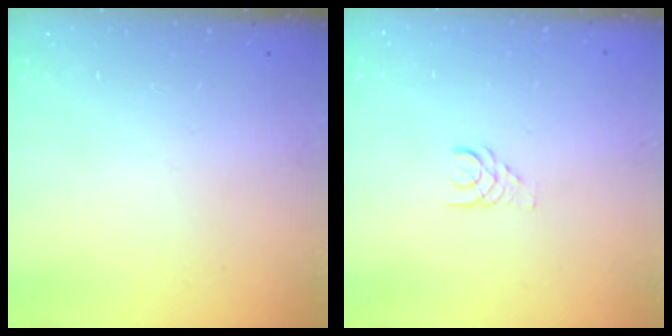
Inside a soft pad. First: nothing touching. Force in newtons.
{"total": 1.7, "press": 1.7, "slide": 0.2}